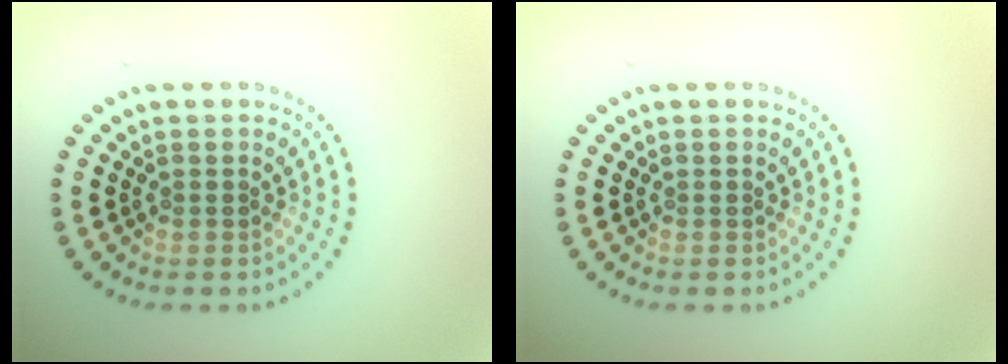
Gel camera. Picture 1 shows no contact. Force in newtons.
{"total": 0.0}